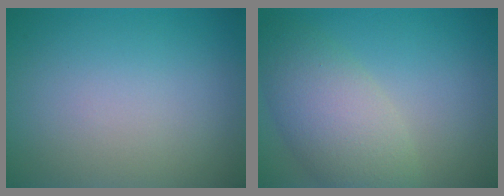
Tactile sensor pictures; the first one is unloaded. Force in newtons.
{"total": 5.6, "press": 5.6, "slide": 0.5}